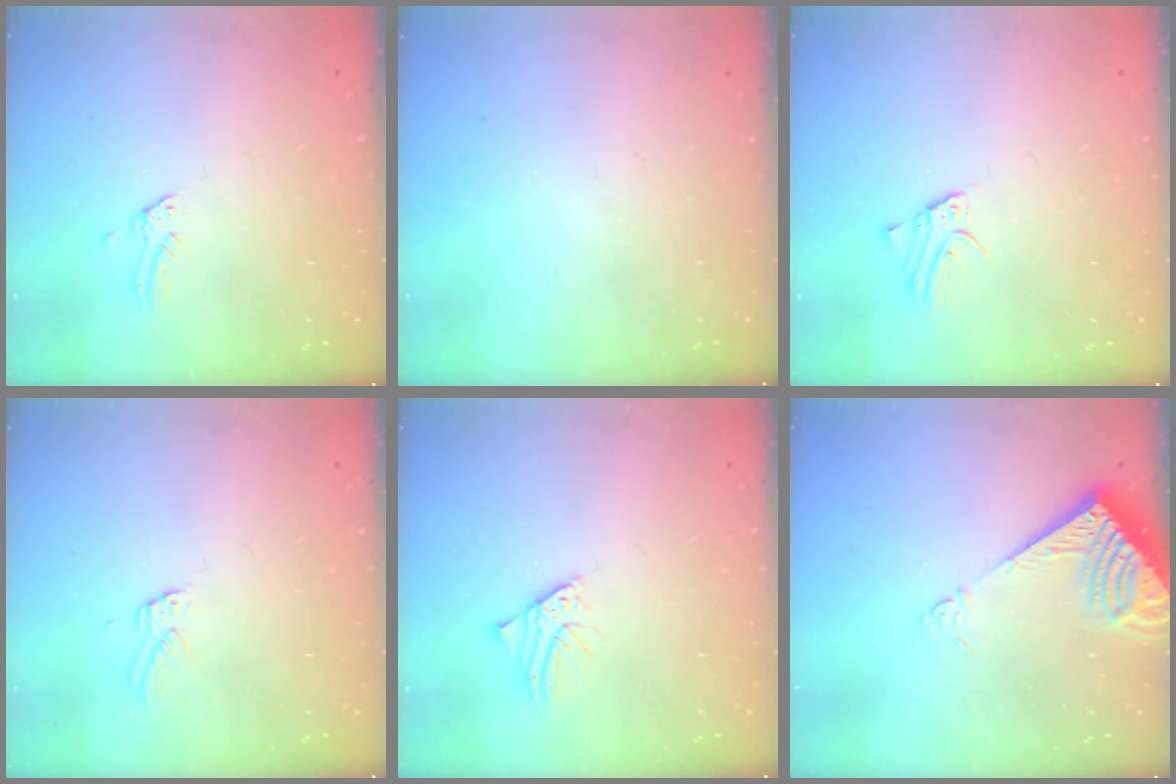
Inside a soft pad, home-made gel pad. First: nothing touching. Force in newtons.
{"total": 0.0}
{"total": 2.3, "press": 2.3, "slide": 0.2}
{"total": 2.9, "press": 2.9, "slide": 0.2}
{"total": 2.0, "press": 2.0, "slide": 0.2}
{"total": 9.1, "press": 9.1, "slide": 1.1}